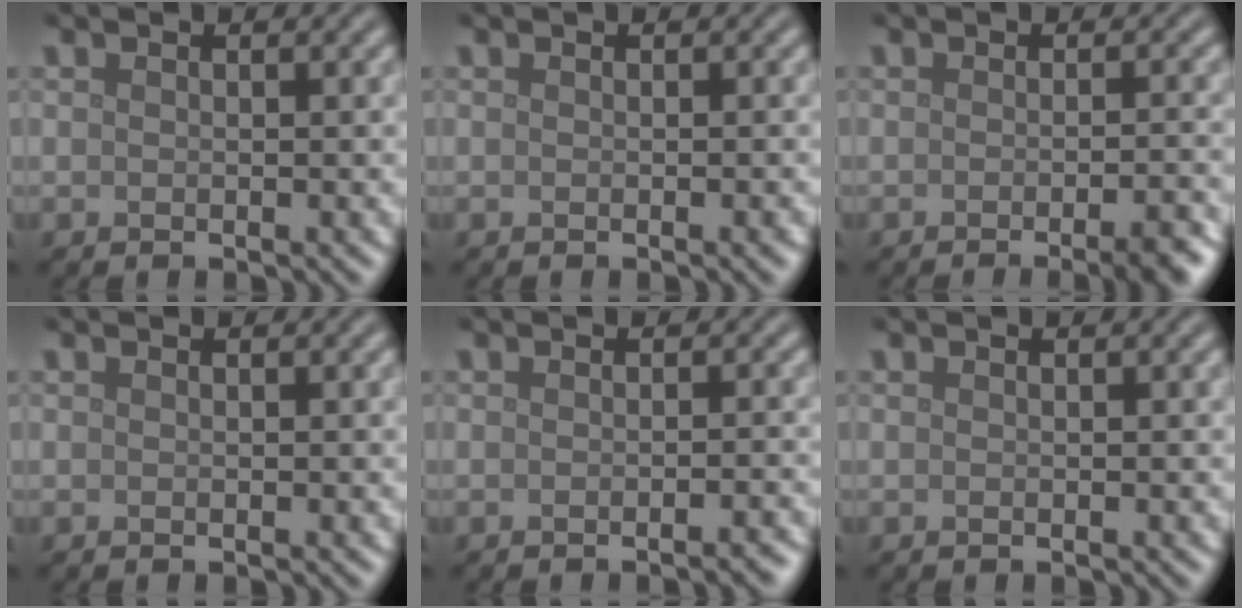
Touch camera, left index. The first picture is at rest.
{"total": 0.6, "force": [-0.2, 0.1, 0.5], "torque": [-0.006, 0.001, -0.002]}
{"total": 4.6, "force": [-2.3, 1.2, 3.7], "torque": [-0.032, 0.002, -0.027]}
{"total": 0.0}
{"total": 1.5, "force": [-1.0, 0.4, 1.1], "torque": [-0.006, 0.000, -0.016]}
{"total": 0.0}